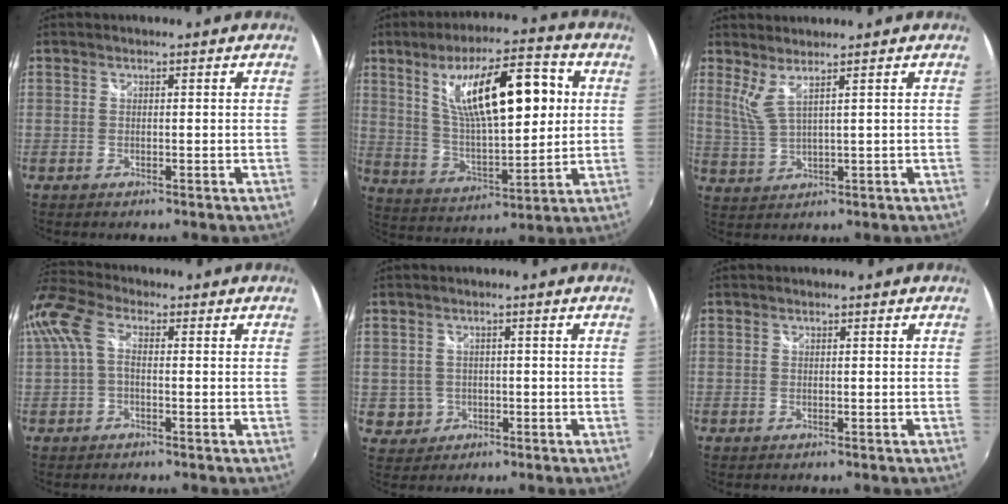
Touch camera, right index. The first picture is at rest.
{"total": 18.2, "force": [5.5, 5.8, 16.4], "torque": [-0.278, 0.015, 0.104]}
{"total": 3.3, "force": [2.2, -0.3, 2.5], "torque": [-0.057, -0.008, 0.050]}
{"total": 8.7, "force": [0.1, 5.0, 7.1], "torque": [-0.161, 0.016, -0.005]}
{"total": 4.1, "force": [-0.6, 4.0, 0.4], "torque": [-0.013, 0.009, 0.000]}
{"total": 0.0}